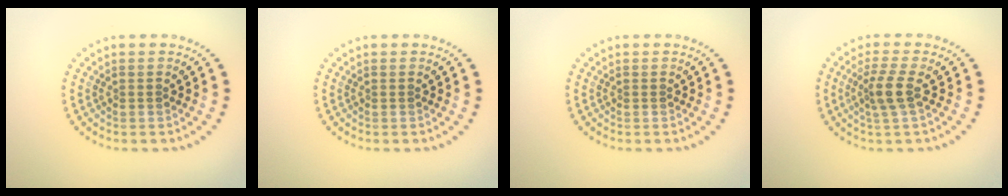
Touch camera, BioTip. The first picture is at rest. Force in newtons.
{"total": 0.0}
{"total": 0.0}
{"total": 2.5, "press": 2.0, "slide": 1.5}